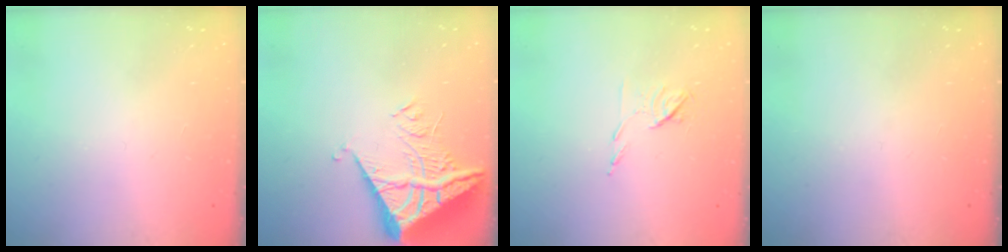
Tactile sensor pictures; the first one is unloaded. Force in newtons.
{"total": 8.8, "press": 8.7, "slide": 0.8}
{"total": 6.4, "press": 6.3, "slide": 0.9}
{"total": 0.0}